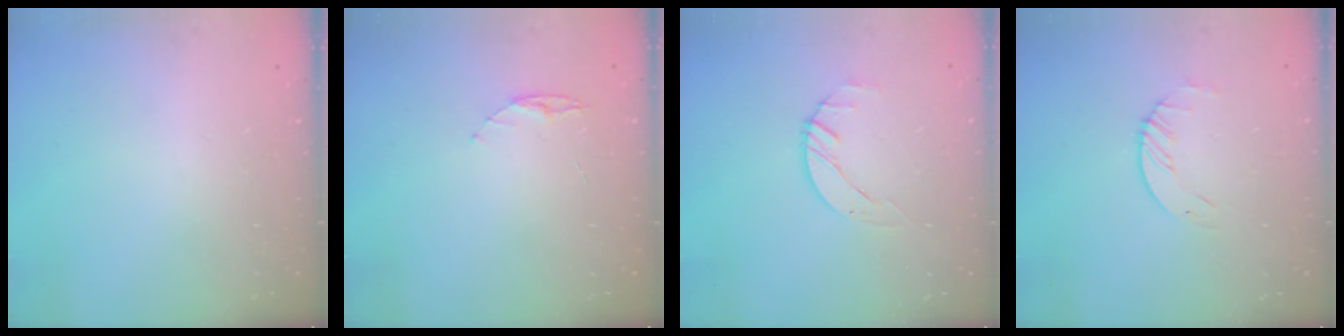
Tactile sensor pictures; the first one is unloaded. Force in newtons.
{"total": 4.5, "press": 4.4, "slide": 0.4}
{"total": 1.4, "press": 1.4, "slide": 0.2}
{"total": 1.6, "press": 1.6, "slide": 0.2}